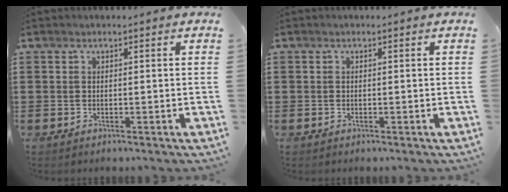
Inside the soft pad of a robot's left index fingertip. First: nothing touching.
{"total": 0.0}